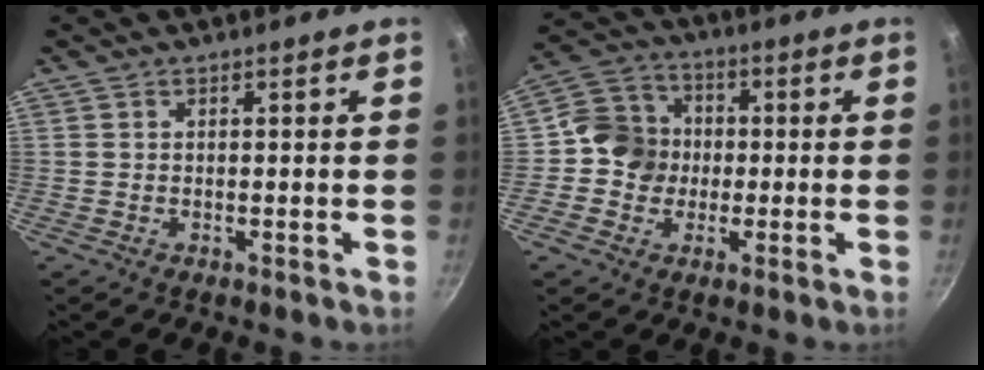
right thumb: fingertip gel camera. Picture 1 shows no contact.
{"total": 9.2, "force": [-0.8, 8.5, 3.3], "torque": [-0.024, 0.022, -0.038]}